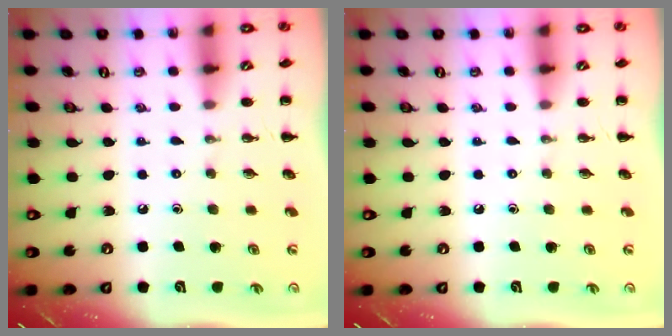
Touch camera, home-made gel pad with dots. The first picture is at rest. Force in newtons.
{"total": 0.0}